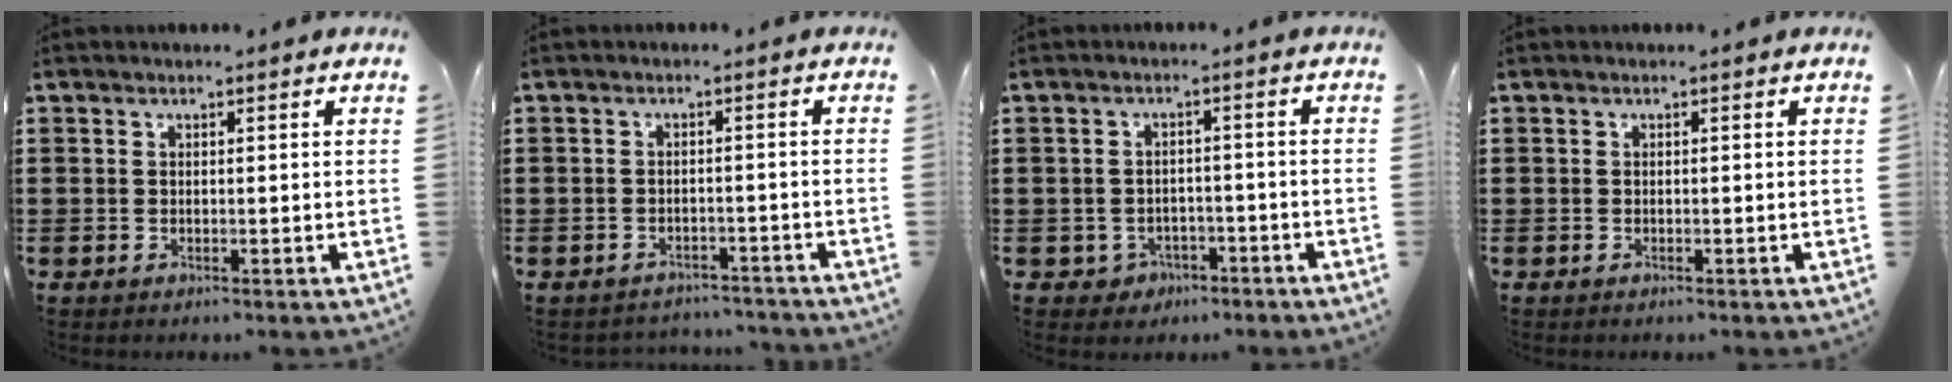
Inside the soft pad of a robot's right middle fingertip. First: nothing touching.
{"total": 2.1, "force": [-2.1, 0.2, -0.1], "torque": [-0.007, -0.001, -0.046]}
{"total": 2.2, "force": [-1.7, 1.3, 0.2], "torque": [-0.012, 0.002, -0.039]}
{"total": 0.0}